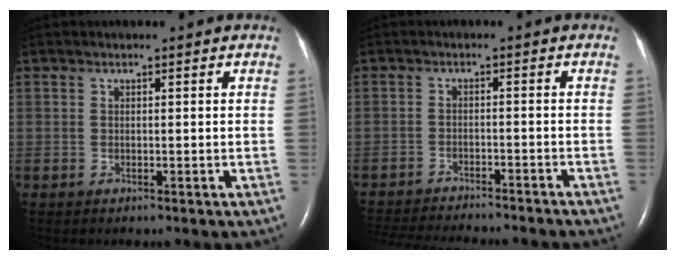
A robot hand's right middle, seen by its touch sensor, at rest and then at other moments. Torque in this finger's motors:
{"motor_torque": [0.99, -1.15, 0.22, 0.07]}